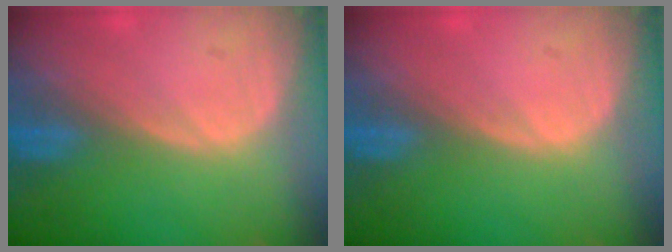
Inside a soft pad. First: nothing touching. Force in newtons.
{"total": 0.0}